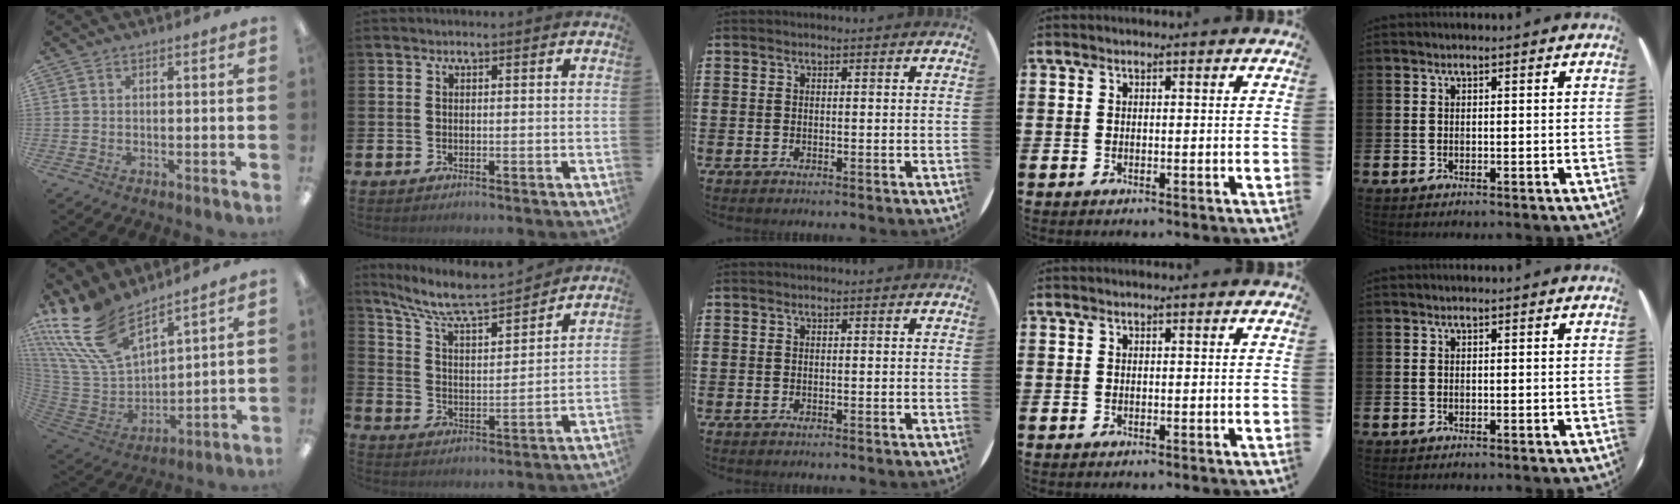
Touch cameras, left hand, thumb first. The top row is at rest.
{"thumb": {"total": 20.1, "force": [13.7, 9.6, 11.2], "torque": [-0.270, -0.073, 0.253]}, "index": {"total": 8.9, "force": [8.3, 1.0, 2.9], "torque": [-0.094, -0.060, 0.142]}}